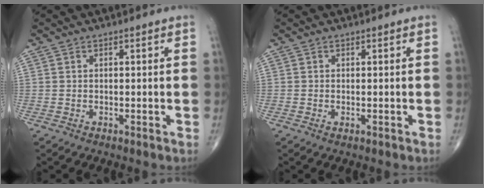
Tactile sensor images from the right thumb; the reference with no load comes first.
{"total": 0.6, "force": [-0.3, 0.3, 0.5], "torque": [-0.005, -0.001, -0.005]}